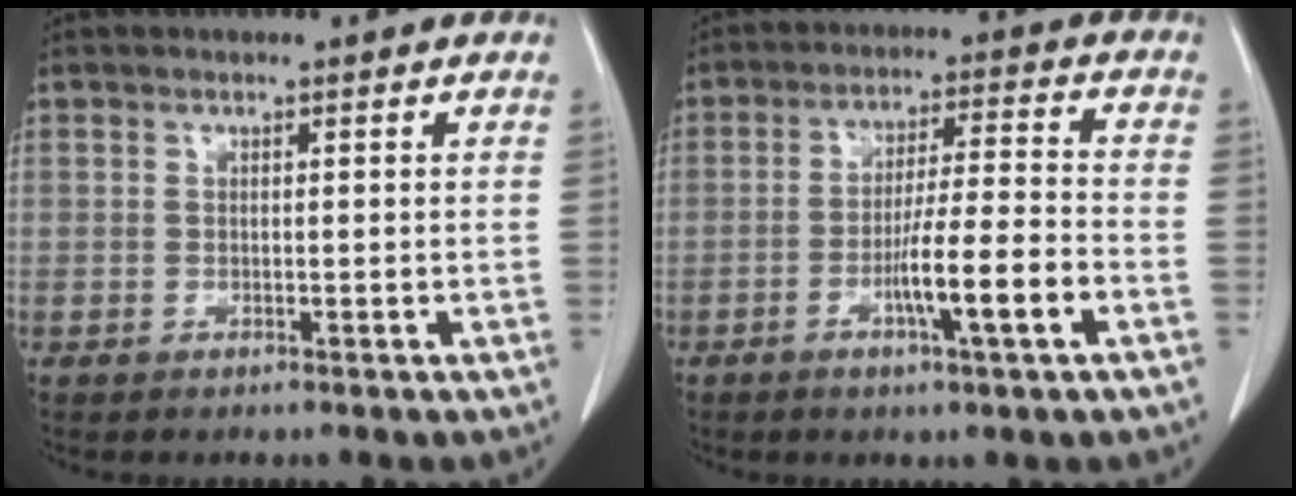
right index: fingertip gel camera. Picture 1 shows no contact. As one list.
[{"total": 9.5, "force": [-3.7, -0.1, 8.7], "torque": [-0.153, -0.003, -0.061]}]